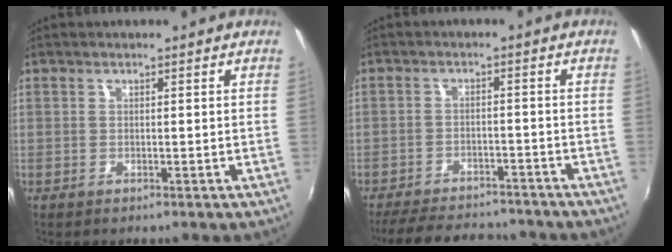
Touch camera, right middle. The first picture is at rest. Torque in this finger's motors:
{"motor_torque": [1.13, -1.01, 0.62, 0.18]}